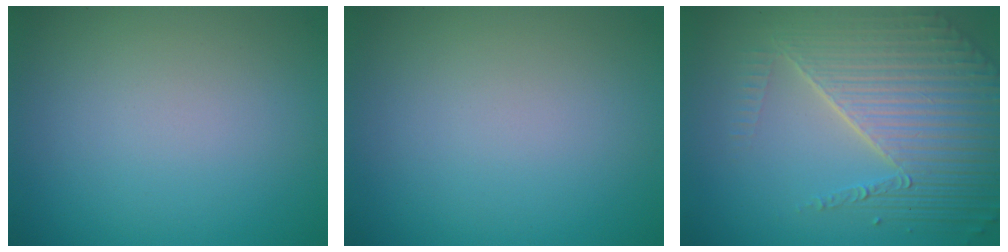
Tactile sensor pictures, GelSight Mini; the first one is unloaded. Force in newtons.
{"total": 0.0}
{"total": 8.5, "press": 5.6, "slide": 6.3}